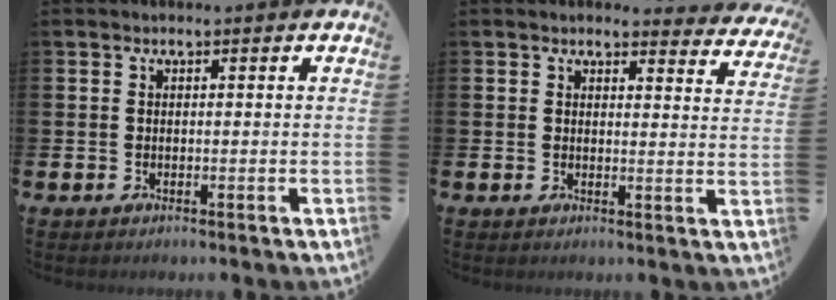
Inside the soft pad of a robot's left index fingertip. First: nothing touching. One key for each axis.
{"total": 2.9, "fx": 2.8, "fy": 0.5, "fz": 0.1, "tx": -0.001, "ty": -0.017, "tz": 0.049}